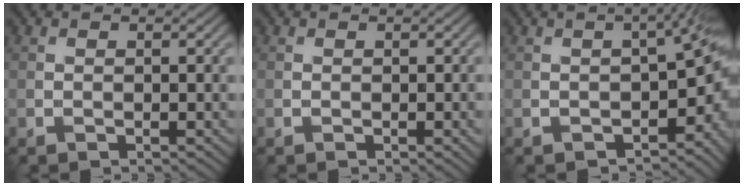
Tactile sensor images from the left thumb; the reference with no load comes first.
{"total": 0.8, "force": [-0.1, 0.1, 0.7], "torque": [-0.007, 0.001, -0.002]}
{"total": 7.6, "force": [-3.1, 2.5, 6.5], "torque": [-0.085, -0.019, -0.030]}